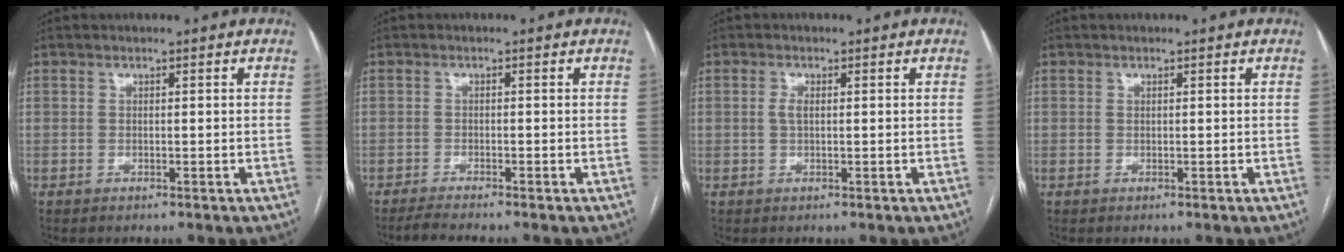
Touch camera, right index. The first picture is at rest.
{"total": 2.4, "force": [-2.1, -0.7, 0.8], "torque": [-0.023, -0.010, -0.040]}
{"total": 1.5, "force": [0.2, 0.5, 1.3], "torque": [-0.030, 0.002, 0.004]}
{"total": 0.0}